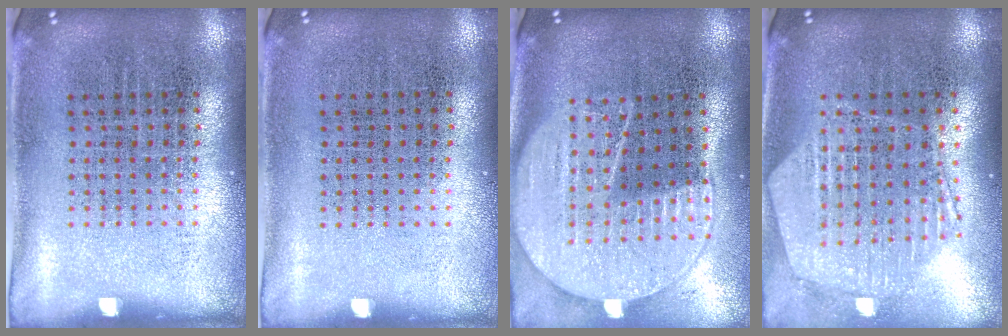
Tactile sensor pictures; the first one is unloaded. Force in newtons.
{"total": 0.0}
{"total": 2.0, "press": 1.8, "slide": 1.0}
{"total": 1.2, "press": 1.2, "slide": 0.2}